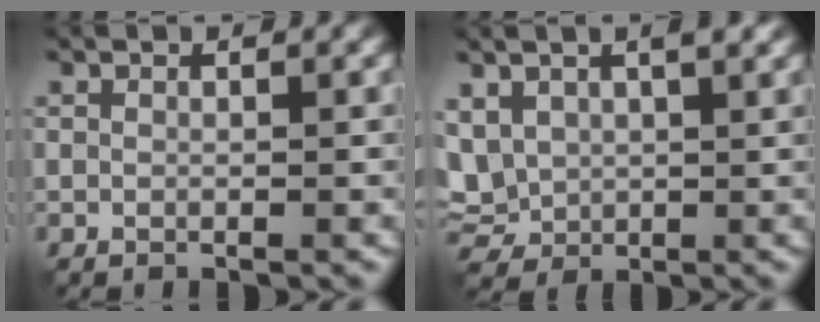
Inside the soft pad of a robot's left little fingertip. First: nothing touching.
{"total": 5.8, "force": [2.1, 3.9, 3.7], "torque": [-0.098, 0.006, 0.044]}